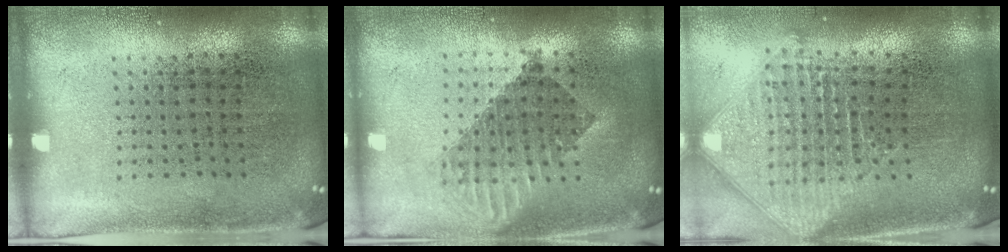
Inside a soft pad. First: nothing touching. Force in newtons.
{"total": 1.6, "press": 1.4, "slide": 0.9}
{"total": 2.5, "press": 1.9, "slide": 1.6}